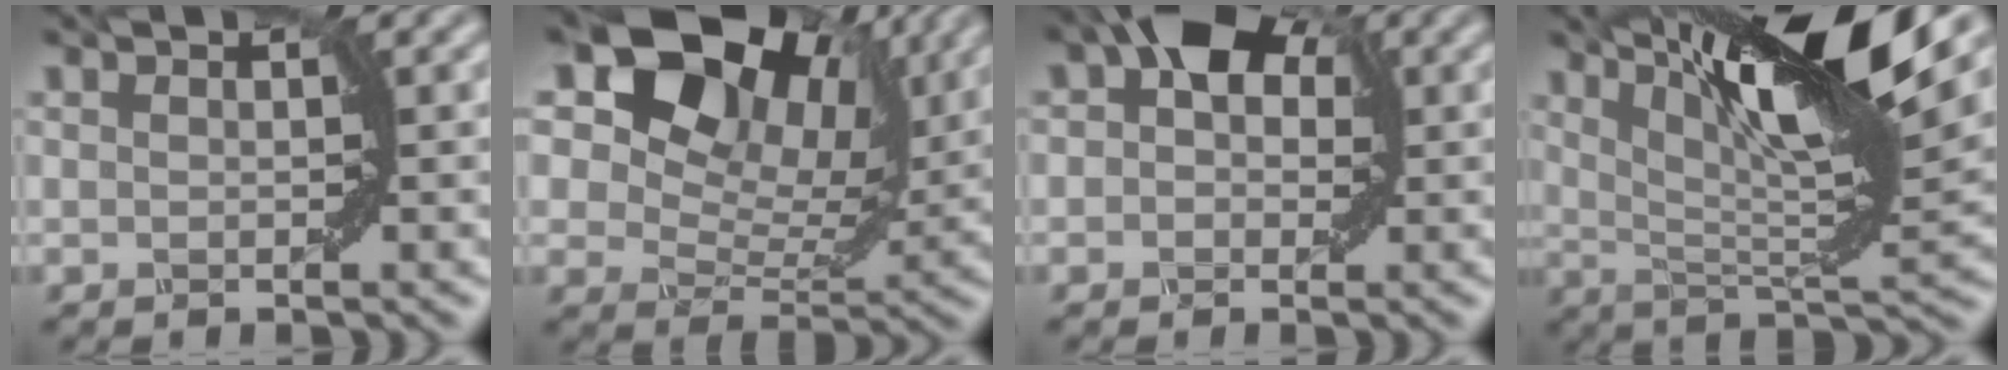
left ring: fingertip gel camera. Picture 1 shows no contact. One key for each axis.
{"total": 14.2, "fx": 7.9, "fy": 8.5, "fz": 8.2, "tx": -0.158, "ty": 0.036, "tz": 0.125}
{"total": 6.6, "fx": 2.1, "fy": 4.6, "fz": 4.3, "tx": -0.044, "ty": 0.040, "tz": -0.008}
{"total": 11.9, "fx": 6.3, "fy": 1.9, "fz": 9.9, "tx": -0.160, "ty": 0.009, "tz": 0.112}